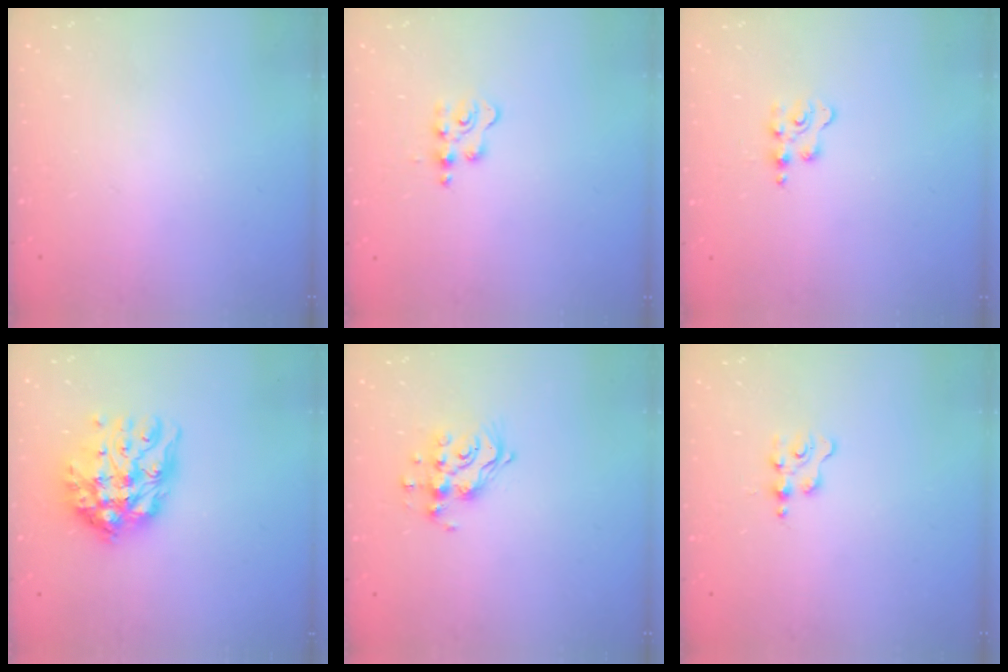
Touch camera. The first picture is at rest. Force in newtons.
{"total": 3.1, "press": 3.1, "slide": 0.5}
{"total": 2.7, "press": 2.7, "slide": 0.5}
{"total": 13.8, "press": 13.7, "slide": 1.2}
{"total": 12.0, "press": 11.9, "slide": 1.1}
{"total": 2.0, "press": 2.0, "slide": 0.2}